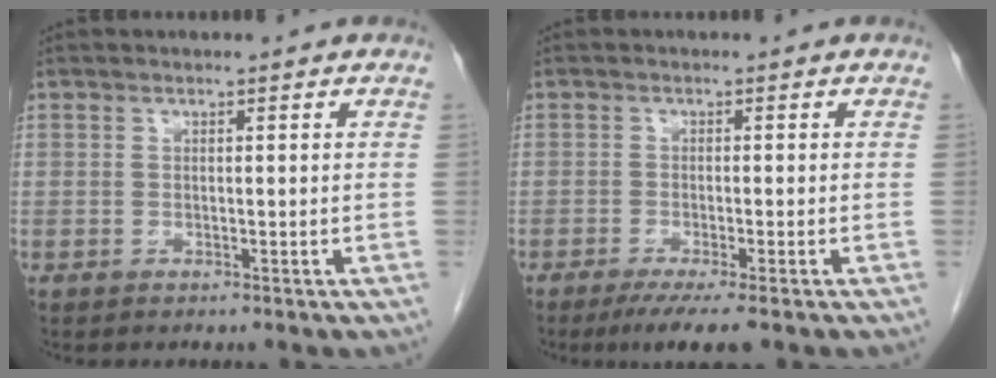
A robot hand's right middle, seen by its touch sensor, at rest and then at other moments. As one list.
[{"total": 5.0, "force": [-3.6, 0.0, 3.5], "torque": [-0.048, -0.013, -0.057]}]